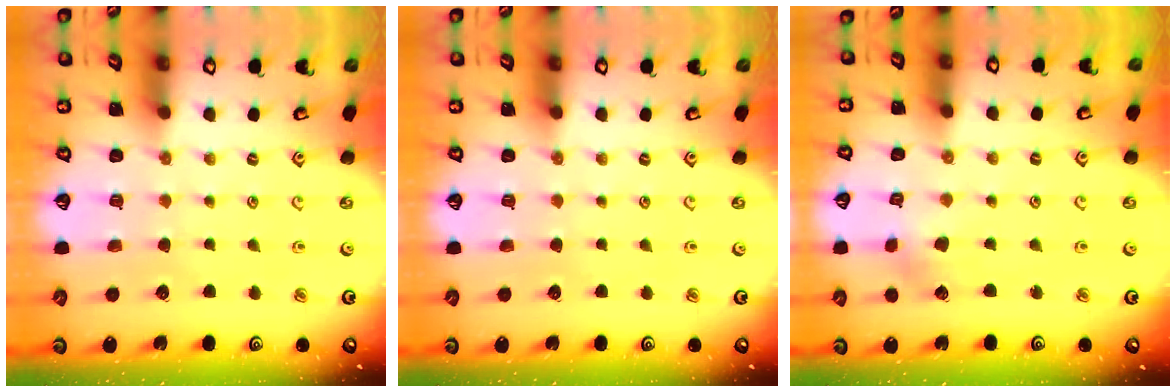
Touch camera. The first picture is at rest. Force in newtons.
{"total": 0.0}
{"total": 2.7, "press": 2.7, "slide": 0.4}